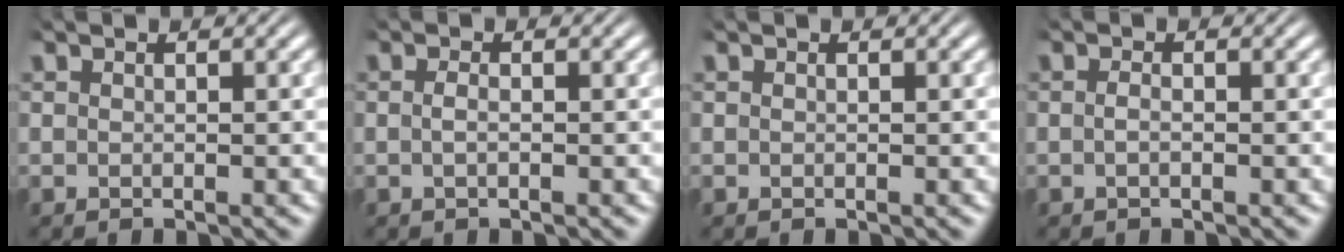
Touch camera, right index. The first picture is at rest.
{"total": 0.9, "force": [-0.5, -0.1, 0.7], "torque": [-0.021, -0.007, -0.006]}
{"total": 0.0}
{"total": 0.9, "force": [-0.5, 0.0, 0.7], "torque": [-0.018, -0.006, -0.008]}